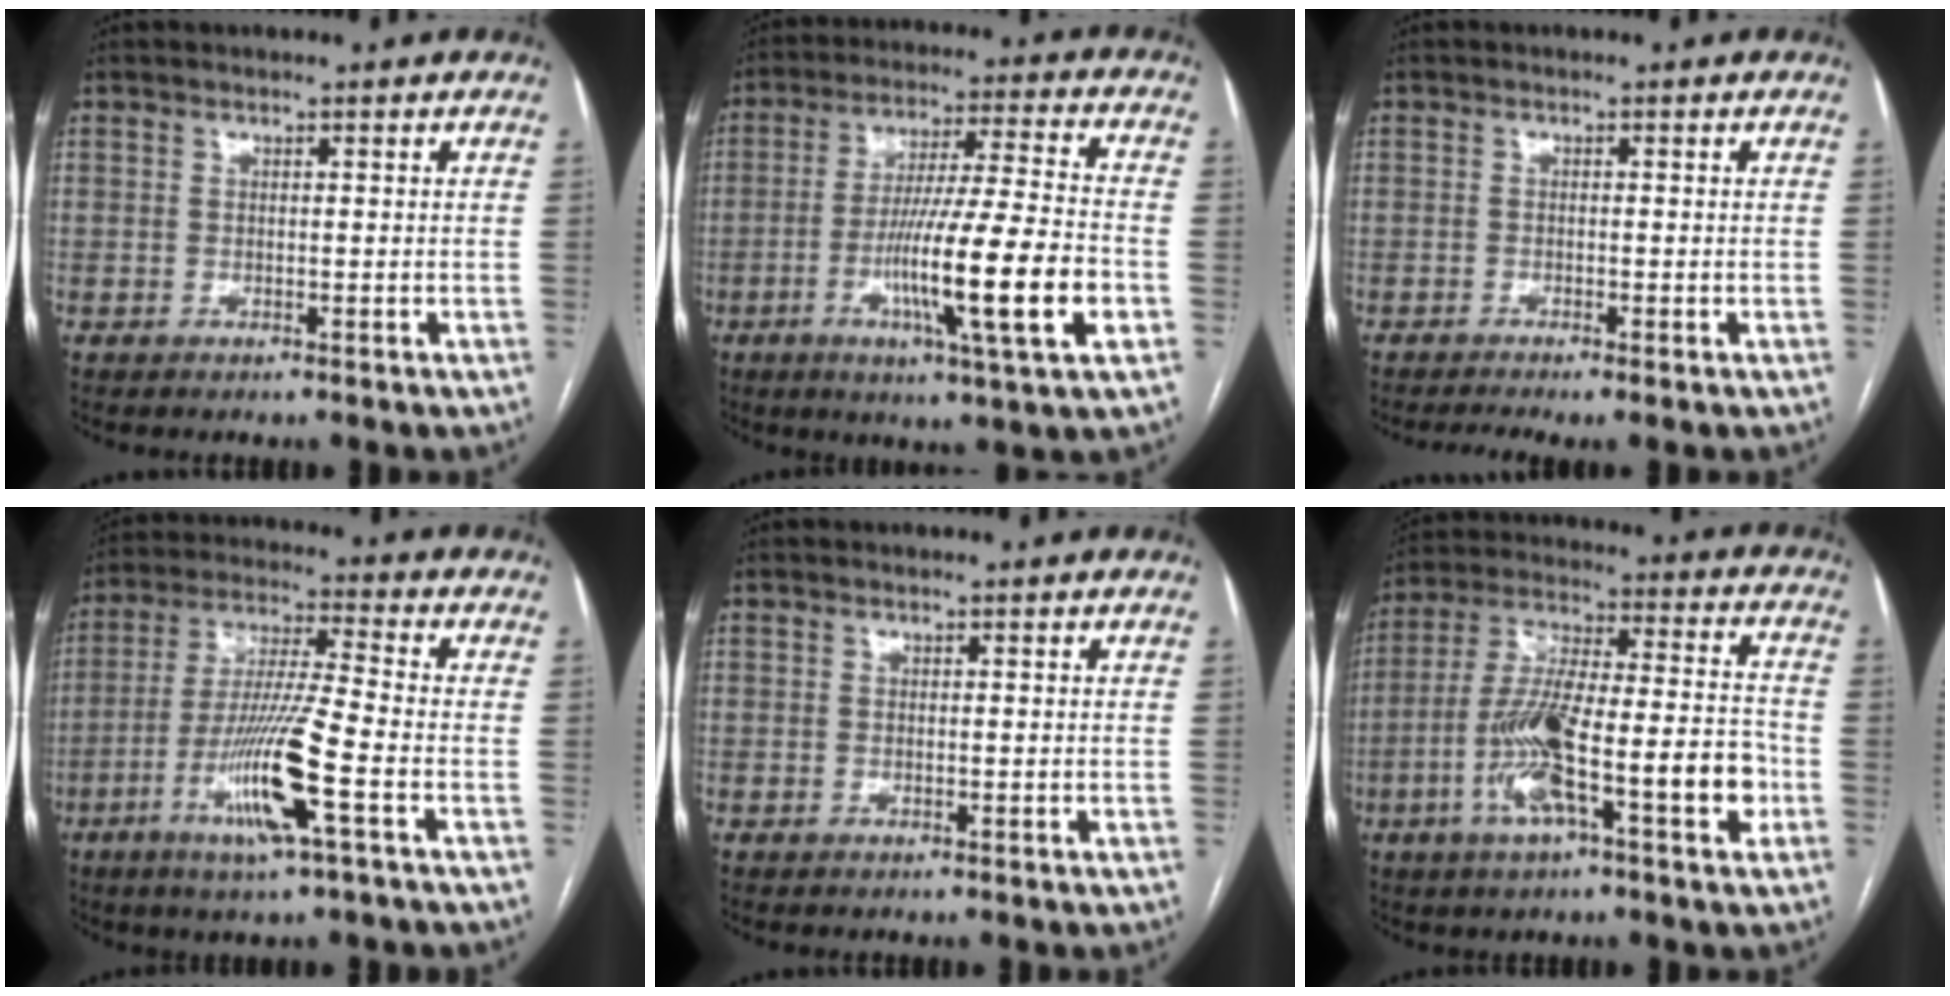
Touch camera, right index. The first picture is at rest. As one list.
[{"total": 17.0, "force": [-5.0, -0.1, 16.2], "torque": [-0.283, -0.013, -0.086]}, {"total": 3.4, "force": [-2.4, 0.0, 2.3], "torque": [-0.036, -0.005, -0.041]}, {"total": 12.7, "force": [-4.9, -0.3, 11.7], "torque": [-0.234, -0.014, -0.096]}, {"total": 0.0}, {"total": 17.7, "force": [-5.8, 3.0, 16.4], "torque": [-0.298, 0.011, -0.098]}]